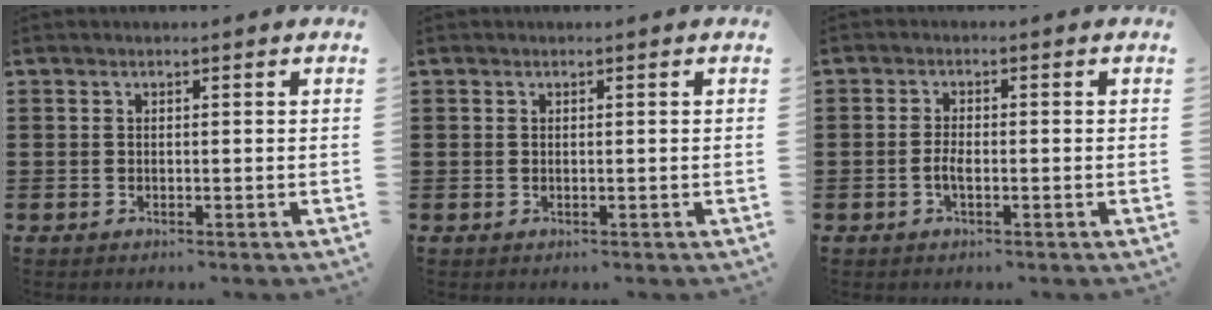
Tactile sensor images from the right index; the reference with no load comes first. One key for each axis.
{"total": 0.0}
{"total": 2.0, "fx": -0.7, "fy": 0.7, "fz": 1.8, "tx": -0.039, "ty": 0.000, "tz": -0.016}